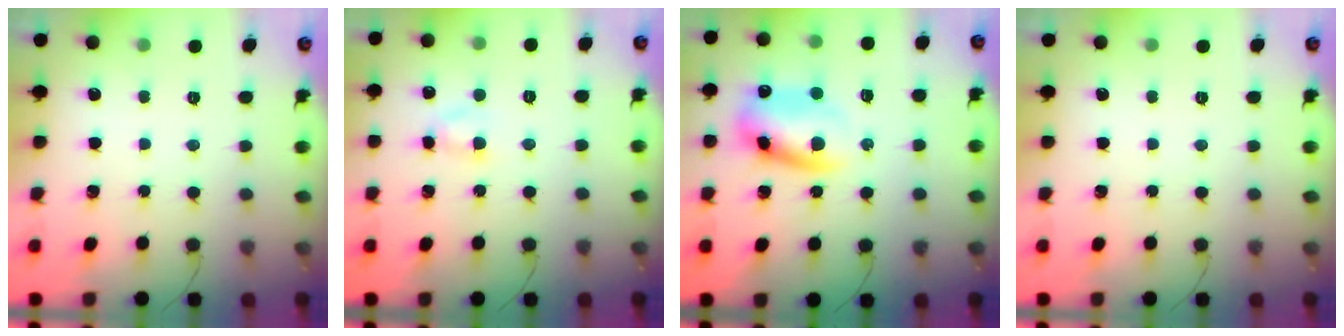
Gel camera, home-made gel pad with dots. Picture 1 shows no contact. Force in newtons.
{"total": 2.7, "press": 2.5, "slide": 1.0}
{"total": 11.5, "press": 11.3, "slide": 1.7}
{"total": 0.0}